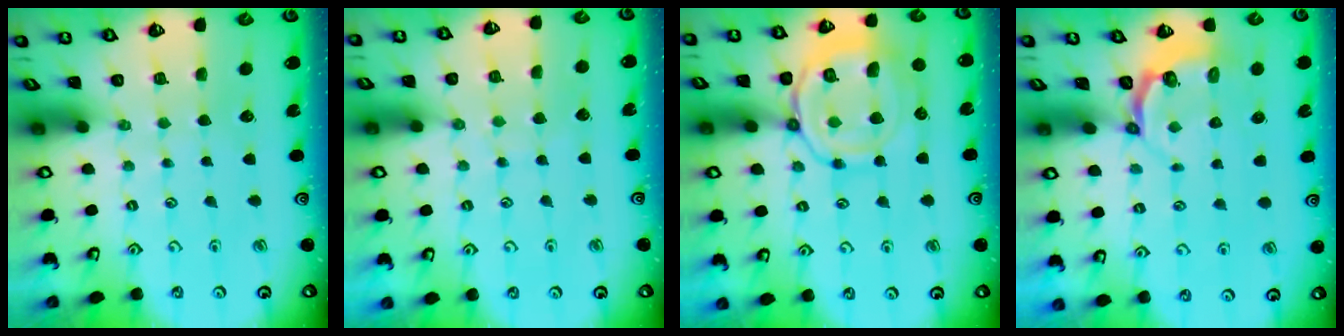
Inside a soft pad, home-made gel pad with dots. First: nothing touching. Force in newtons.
{"total": 5.2, "press": 5.2, "slide": 0.4}
{"total": 14.8, "press": 14.8, "slide": 1.4}
{"total": 3.9, "press": 2.8, "slide": 2.7}